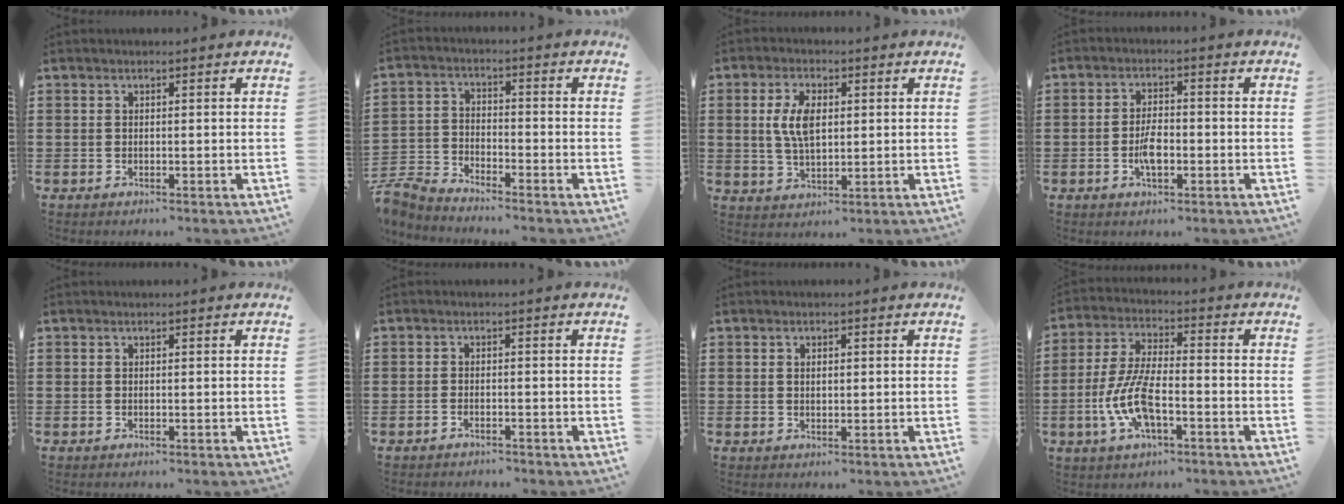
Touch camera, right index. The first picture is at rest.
{"total": 4.3, "force": [-4.3, 0.5, 0.4], "torque": [-0.033, -0.004, -0.095]}
{"total": 6.3, "force": [1.1, 3.2, 5.4], "torque": [-0.119, 0.011, 0.014]}
{"total": 4.2, "force": [-1.2, 1.8, 3.7], "torque": [-0.086, -0.003, -0.026]}
{"total": 0.0}
{"total": 1.0, "force": [-1.0, 0.2, 0.1], "torque": [-0.007, 0.001, -0.020]}
{"total": 1.1, "force": [0.2, 0.5, 1.0], "torque": [-0.020, 0.005, 0.003]}
{"total": 9.5, "force": [-3.2, 3.6, 8.1], "torque": [-0.190, -0.010, -0.065]}